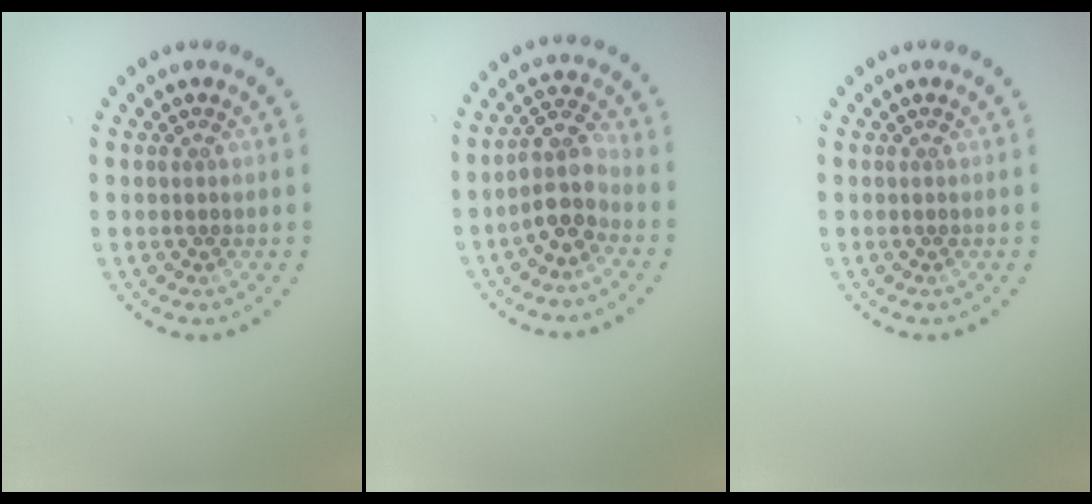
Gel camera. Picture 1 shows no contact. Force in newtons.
{"total": 3.3, "press": 2.7, "slide": 1.9}
{"total": 0.0}